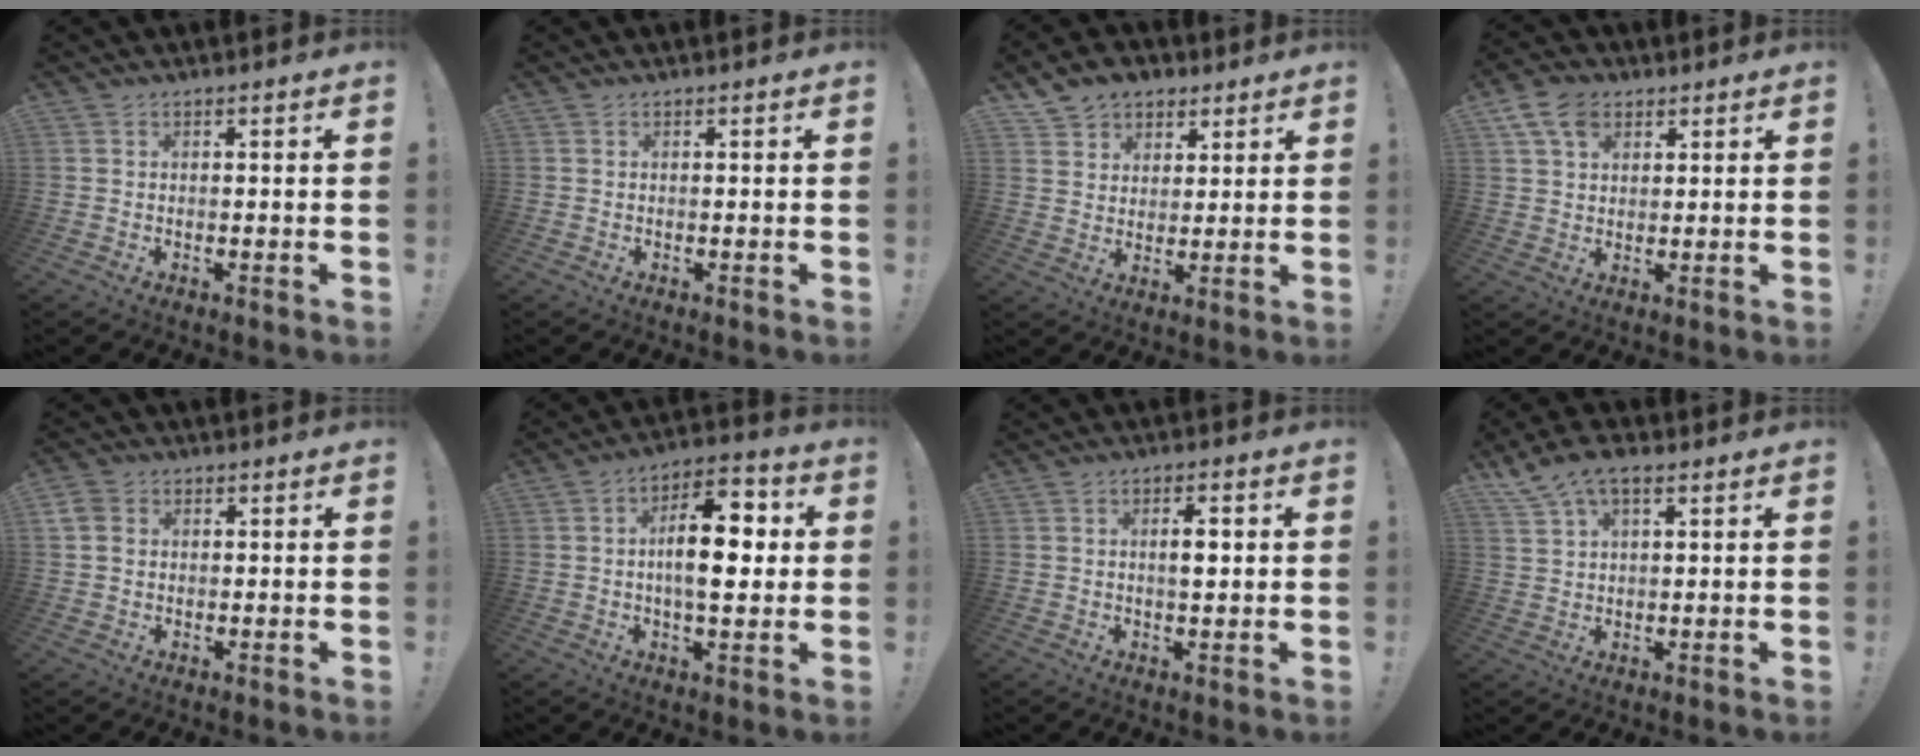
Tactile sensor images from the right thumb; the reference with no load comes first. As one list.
[{"total": 0.0}, {"total": 8.3, "force": [5.3, 6.1, 1.8], "torque": [-0.031, -0.031, 0.106]}, {"total": 8.8, "force": [4.4, 6.0, 4.7], "torque": [-0.086, -0.005, 0.088]}, {"total": 4.8, "force": [1.1, 3.9, 2.5], "torque": [-0.050, 0.004, 0.023]}, {"total": 14.9, "force": [0.8, 7.2, 13.1], "torque": [-0.197, 0.006, 0.007]}, {"total": 3.9, "force": [0.6, 1.4, 3.6], "torque": [-0.049, -0.002, 0.003]}, {"total": 7.4, "force": [4.4, 3.2, 5.0], "torque": [-0.098, -0.008, 0.087]}]